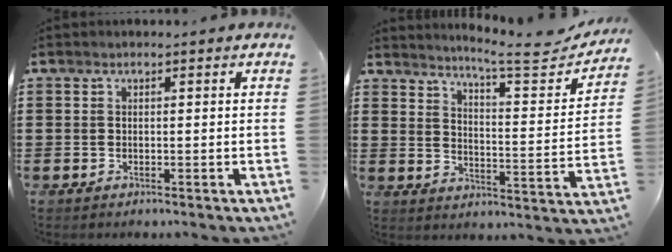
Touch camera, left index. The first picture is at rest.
{"total": 7.3, "force": [6.4, 0.2, 3.5], "torque": [-0.069, -0.049, 0.102]}